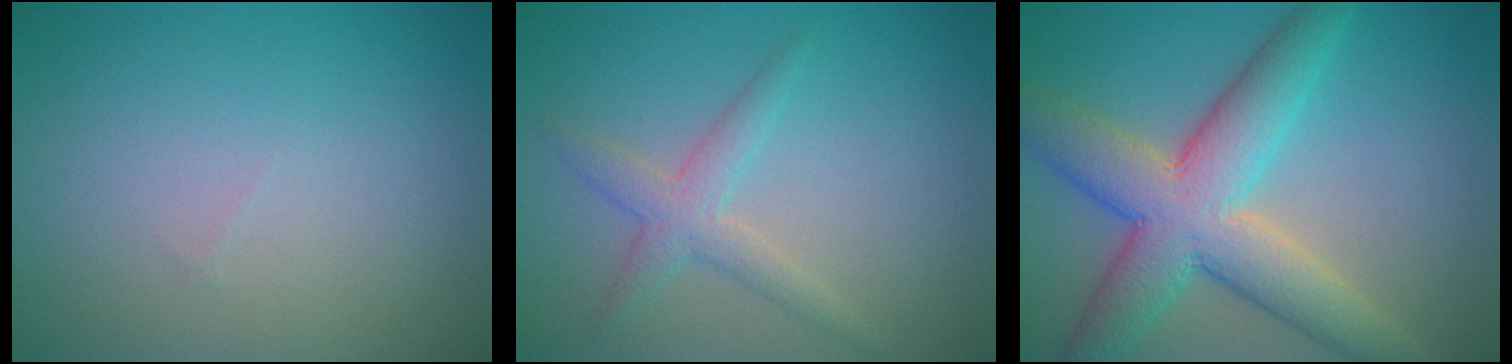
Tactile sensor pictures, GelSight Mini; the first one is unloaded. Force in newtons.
{"total": 2.5, "press": 2.5, "slide": 0.1}
{"total": 8.8, "press": 8.8, "slide": 0.3}